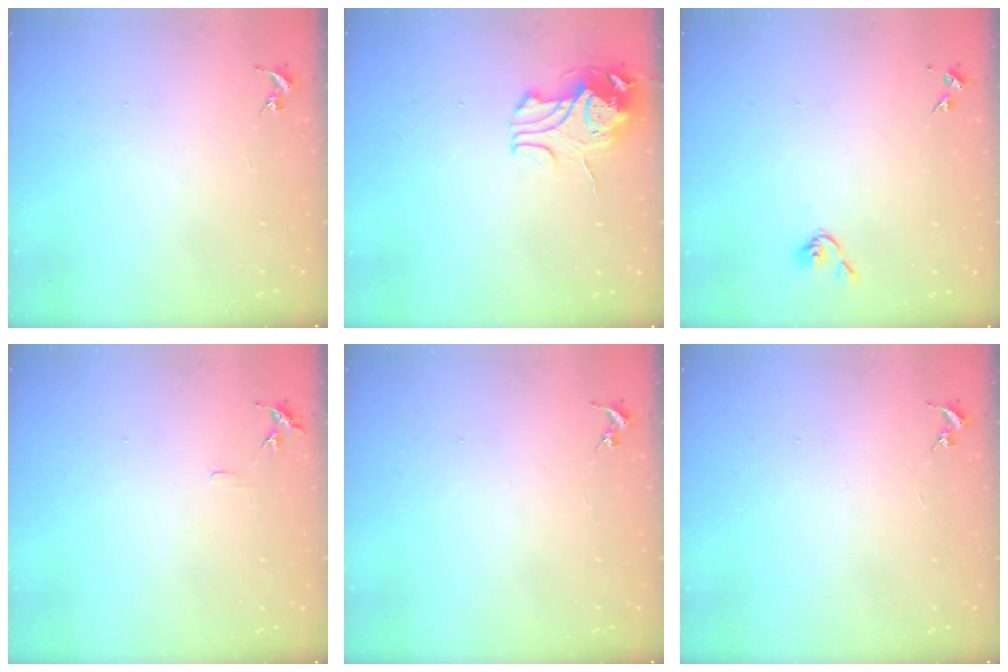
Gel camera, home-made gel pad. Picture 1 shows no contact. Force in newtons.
{"total": 9.4, "press": 9.4, "slide": 1.1}
{"total": 3.7, "press": 3.7, "slide": 0.7}
{"total": 5.0, "press": 4.9, "slide": 0.5}
{"total": 0.0}
{"total": 0.0}